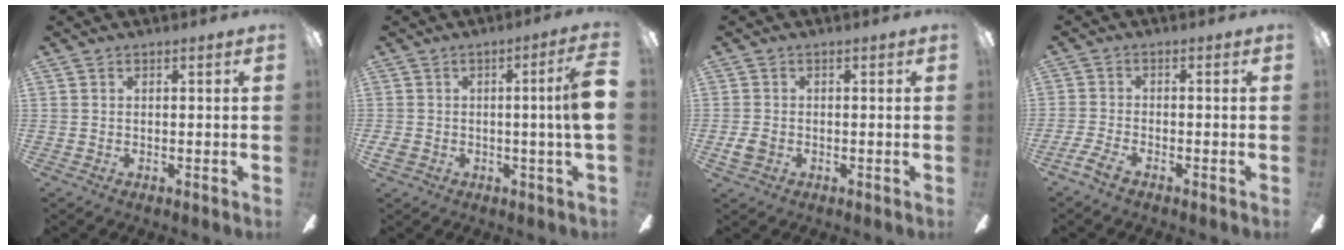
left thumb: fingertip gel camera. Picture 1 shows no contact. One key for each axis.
{"total": 9.5, "fx": 0.6, "fy": 0.9, "fz": 9.5, "tx": -0.146, "ty": -0.005, "tz": 0.008}
{"total": 3.0, "fx": -0.7, "fy": 2.2, "fz": 2.0, "tx": -0.047, "ty": 0.002, "tz": -0.015}
{"total": 3.7, "fx": -2.5, "fy": 0.7, "fz": 2.6, "tx": -0.060, "ty": 0.000, "tz": -0.047}